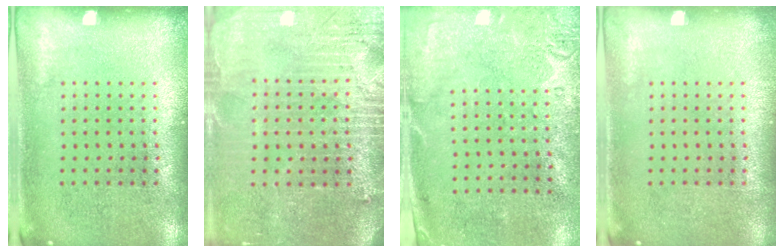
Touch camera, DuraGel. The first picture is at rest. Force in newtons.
{"total": 3.8, "press": 3.5, "slide": 1.5}
{"total": 2.8, "press": 2.1, "slide": 1.7}
{"total": 0.0}